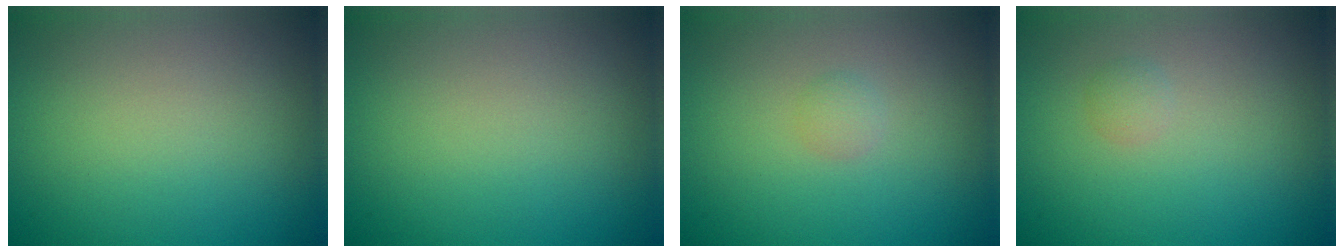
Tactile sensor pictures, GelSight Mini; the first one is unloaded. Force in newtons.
{"total": 0.0}
{"total": 0.9, "press": 0.8, "slide": 0.1}
{"total": 0.7, "press": 0.7, "slide": 0.0}